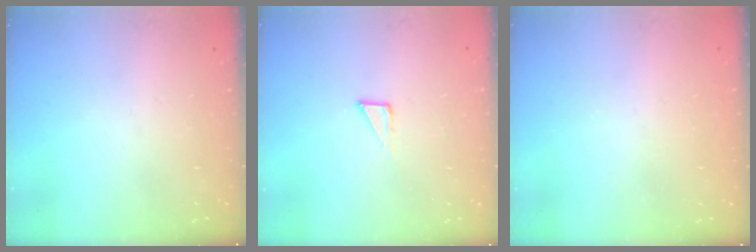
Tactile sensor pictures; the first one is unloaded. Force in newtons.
{"total": 2.8, "press": 2.8, "slide": 0.2}
{"total": 1.8, "press": 1.7, "slide": 0.4}